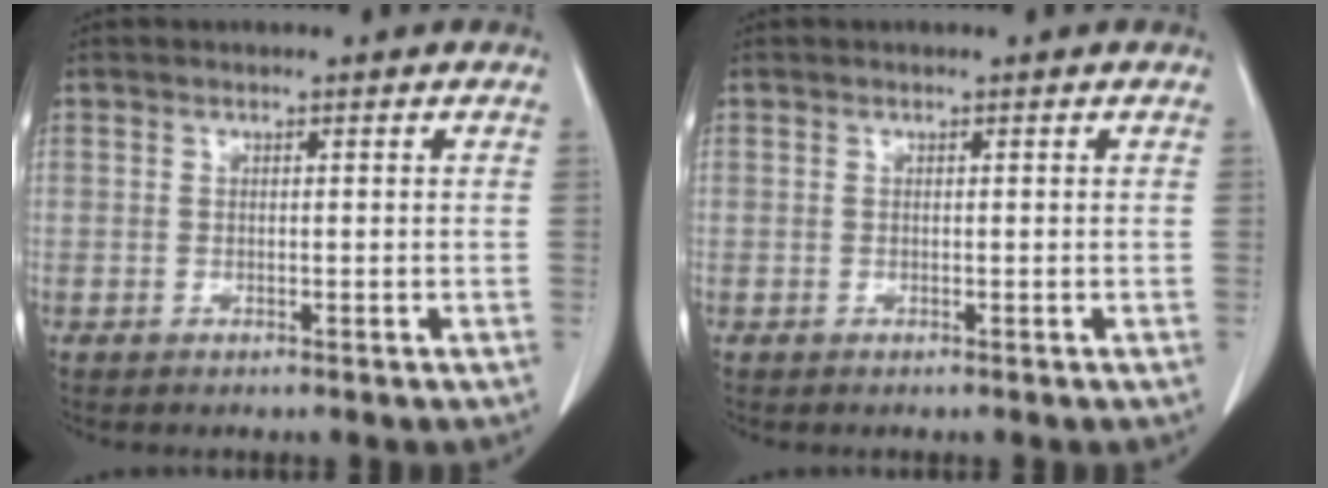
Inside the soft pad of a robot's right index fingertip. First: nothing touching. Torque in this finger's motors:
{"motor_torque": [0.00, 0.00, 0.00, 0.00]}